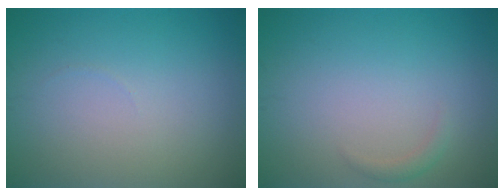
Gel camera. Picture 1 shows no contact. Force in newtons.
{"total": 0.8, "press": 0.8, "slide": 0.1}